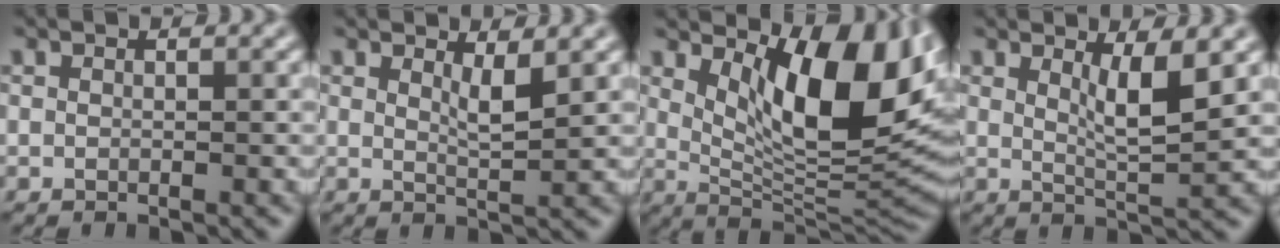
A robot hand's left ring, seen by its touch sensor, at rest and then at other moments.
{"total": 1.9, "force": [1.1, 0.3, 1.5], "torque": [-0.025, -0.006, 0.019]}
{"total": 12.3, "force": [3.9, 5.0, 10.5], "torque": [-0.151, -0.008, 0.071]}
{"total": 3.5, "force": [1.5, 0.8, 3.1], "torque": [-0.048, -0.010, 0.028]}